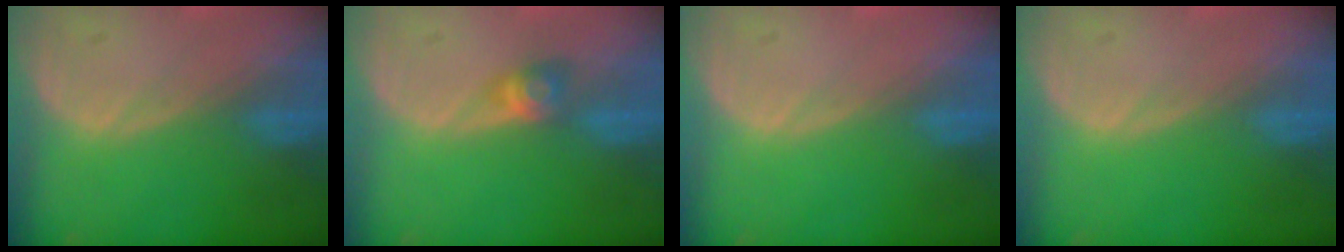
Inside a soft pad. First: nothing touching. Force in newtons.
{"total": 3.0, "press": 2.6, "slide": 1.5}
{"total": 0.0}
{"total": 0.0}